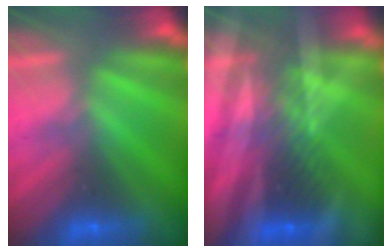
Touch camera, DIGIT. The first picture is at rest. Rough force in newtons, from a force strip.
{"total": 2.9}